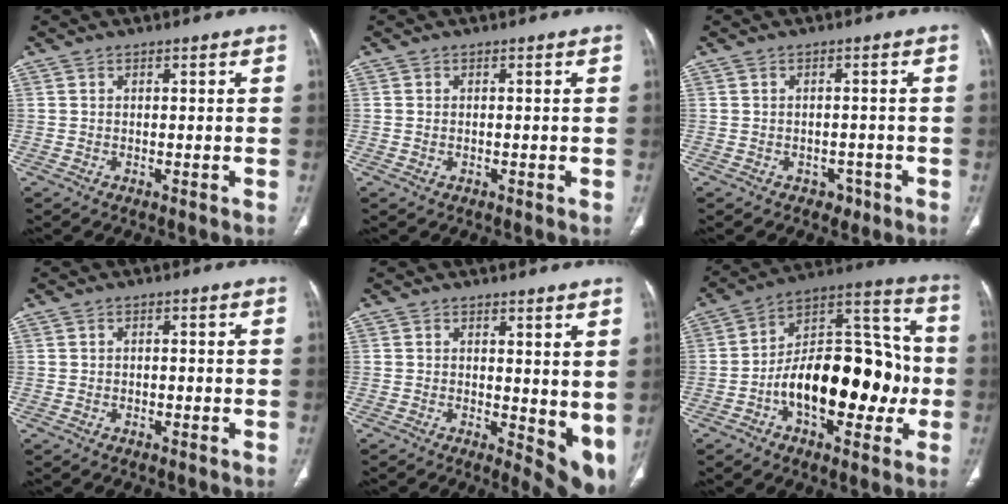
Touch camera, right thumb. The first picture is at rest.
{"total": 0.5, "force": [-0.1, 0.4, 0.3], "torque": [-0.011, 0.002, 0.001]}
{"total": 2.4, "force": [-1.4, 1.8, 0.7], "torque": [0.001, 0.008, -0.015]}
{"total": 0.9, "force": [-0.3, 0.7, 0.6], "torque": [-0.007, 0.003, -0.006]}
{"total": 8.7, "force": [0.8, 3.9, 7.7], "torque": [-0.083, -0.022, 0.018]}
{"total": 23.5, "force": [-4.5, 12.7, 19.3], "torque": [-0.260, 0.052, -0.069]}